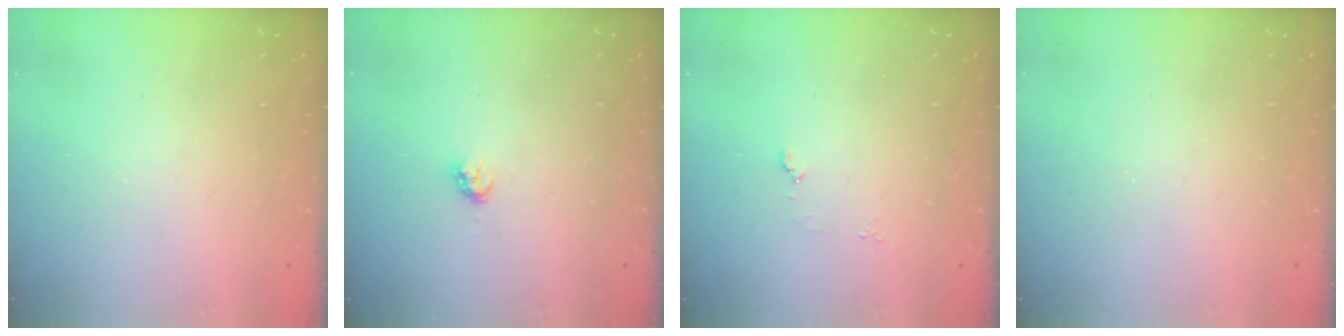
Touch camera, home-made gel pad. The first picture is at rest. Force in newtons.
{"total": 2.8, "press": 2.8, "slide": 0.2}
{"total": 4.2, "press": 4.2, "slide": 0.5}
{"total": 0.0}